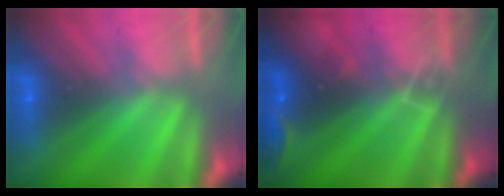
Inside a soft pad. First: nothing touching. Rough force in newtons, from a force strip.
{"total": 2.9}